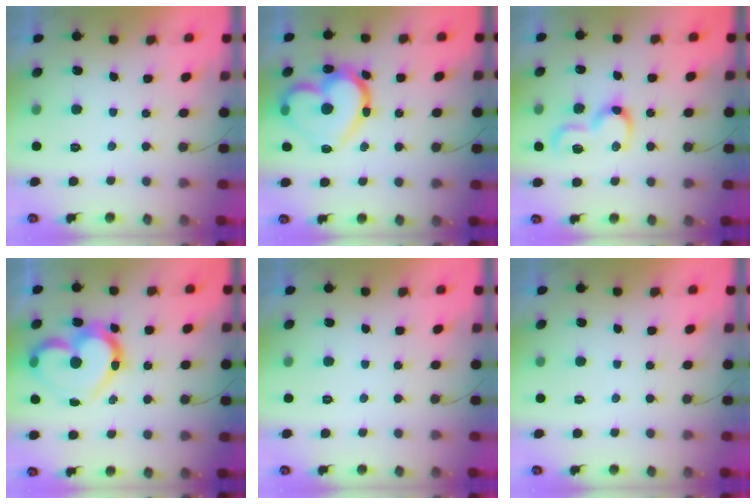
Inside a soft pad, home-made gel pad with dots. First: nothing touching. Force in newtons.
{"total": 21.0, "press": 20.9, "slide": 1.9}
{"total": 9.6, "press": 9.6, "slide": 0.6}
{"total": 16.6, "press": 16.4, "slide": 2.1}
{"total": 0.0}
{"total": 0.0}